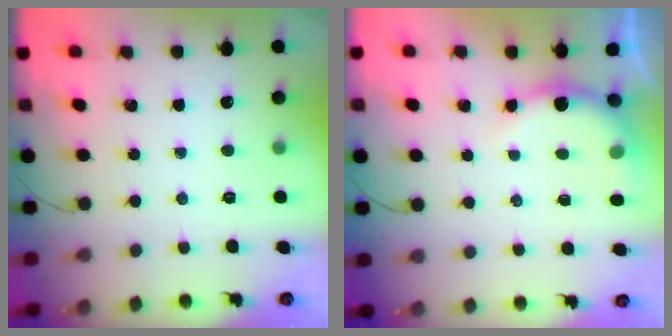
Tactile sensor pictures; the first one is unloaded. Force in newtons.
{"total": 5.3, "press": 5.3, "slide": 0.1}